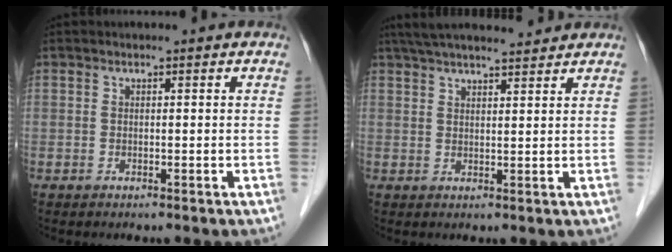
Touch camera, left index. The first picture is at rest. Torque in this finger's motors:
{"motor_torque": [0.34, -0.59, 0.15, 0.02]}